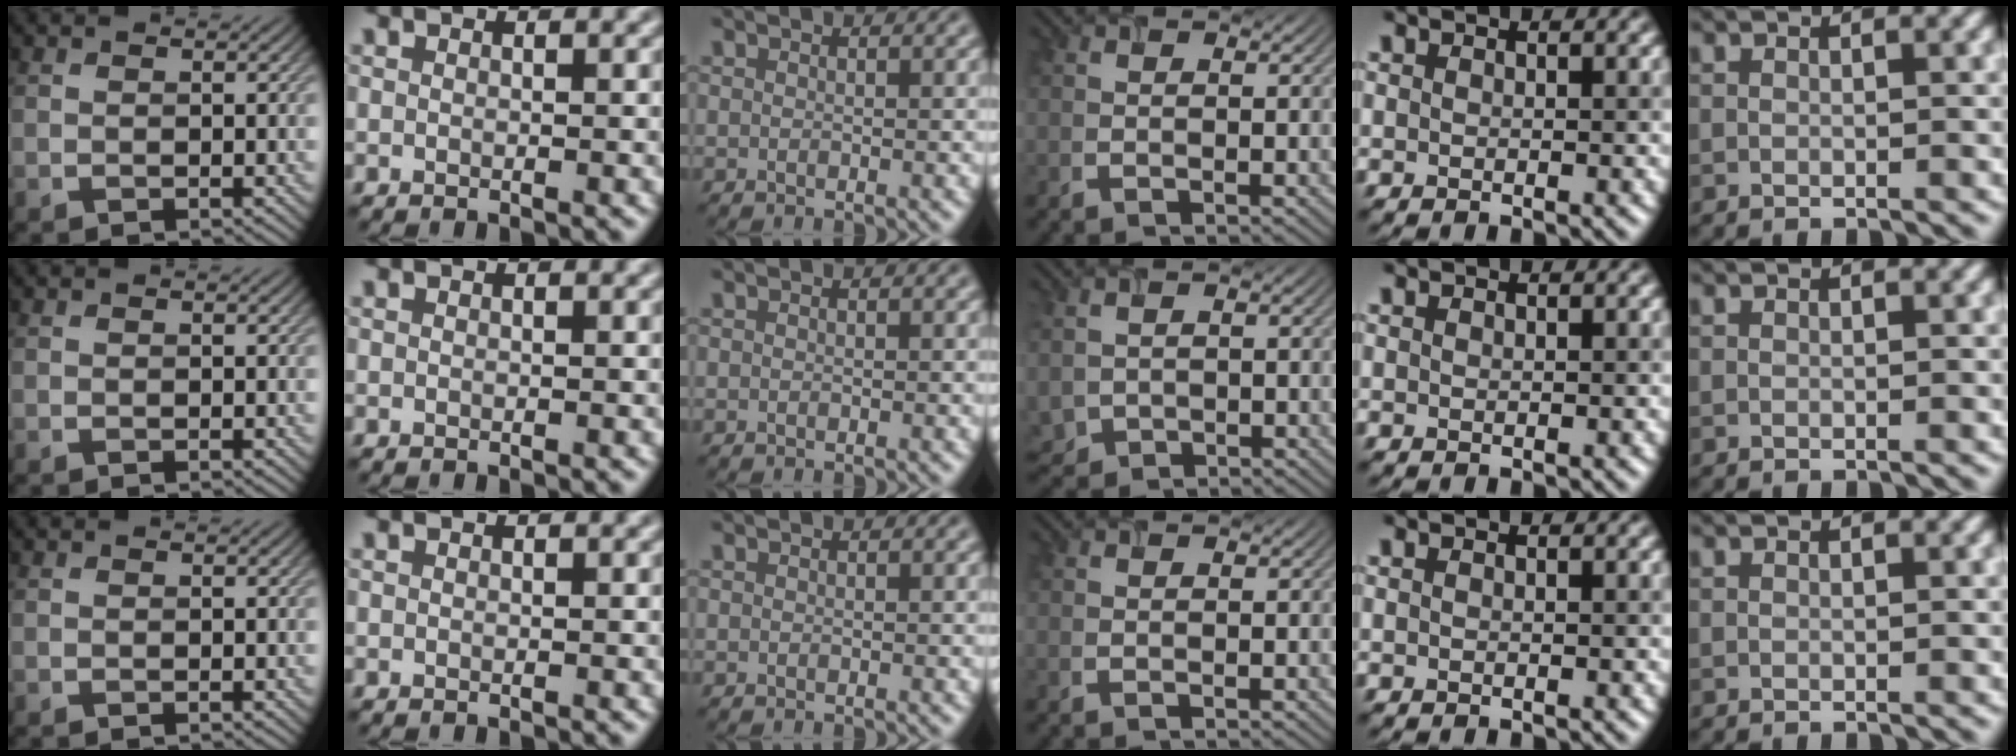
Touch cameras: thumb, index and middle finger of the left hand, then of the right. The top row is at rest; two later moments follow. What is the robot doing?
{"motion": "insert", "object": "airpods case & airpods"}